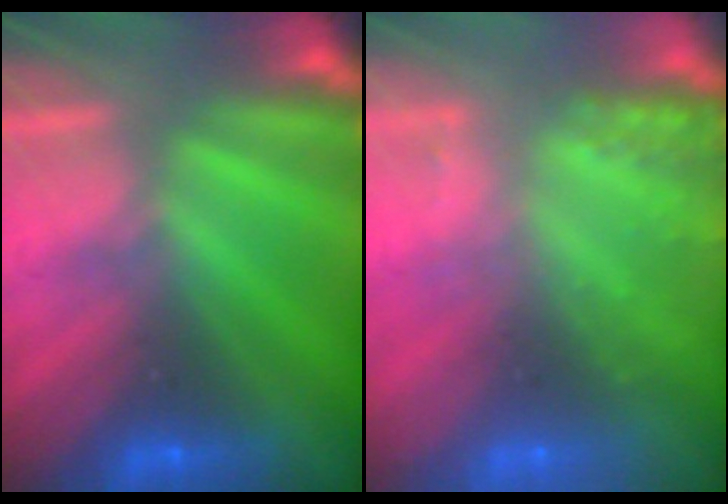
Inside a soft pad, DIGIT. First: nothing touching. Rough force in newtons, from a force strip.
{"total": 8.0}